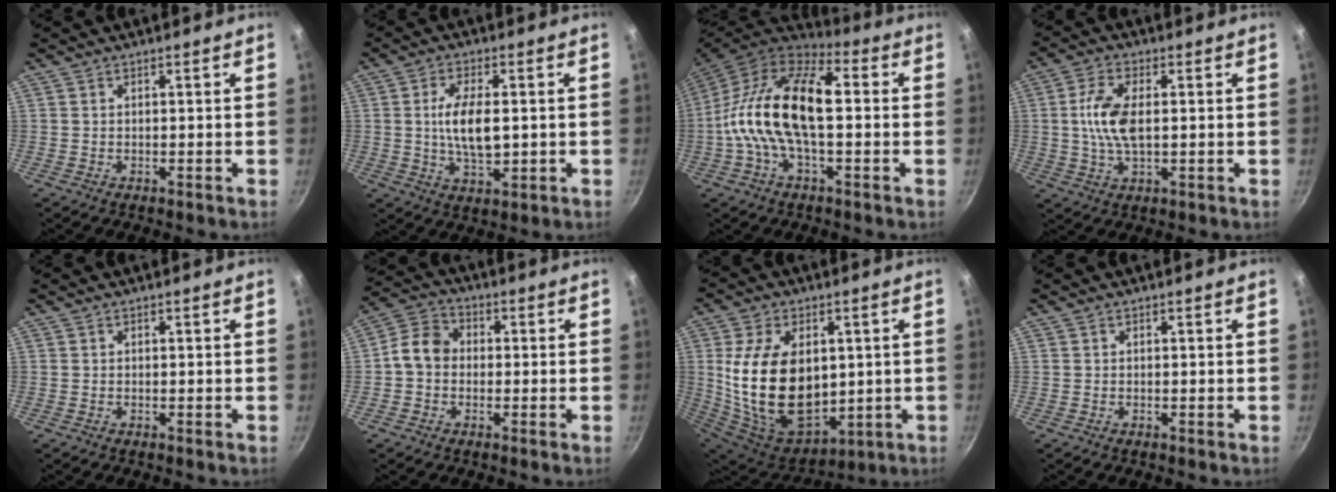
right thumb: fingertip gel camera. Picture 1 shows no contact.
{"total": 9.3, "force": [0.2, 4.3, 8.2], "torque": [-0.147, 0.001, 0.006]}
{"total": 18.4, "force": [0.3, 9.1, 16.0], "torque": [-0.290, 0.031, -0.017]}
{"total": 8.6, "force": [0.7, 4.1, 7.5], "torque": [-0.152, 0.005, 0.011]}
{"total": 0.0}
{"total": 6.9, "force": [-0.5, 5.7, 3.9], "torque": [-0.048, 0.021, -0.032]}
{"total": 23.2, "force": [1.9, 15.0, 17.5], "torque": [-0.295, -0.023, 0.058]}
{"total": 0.0}